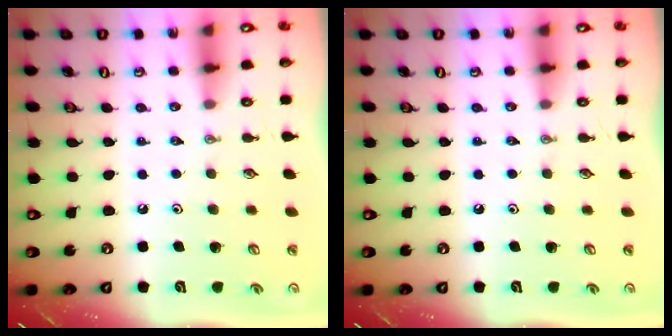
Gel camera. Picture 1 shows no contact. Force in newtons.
{"total": 0.0}